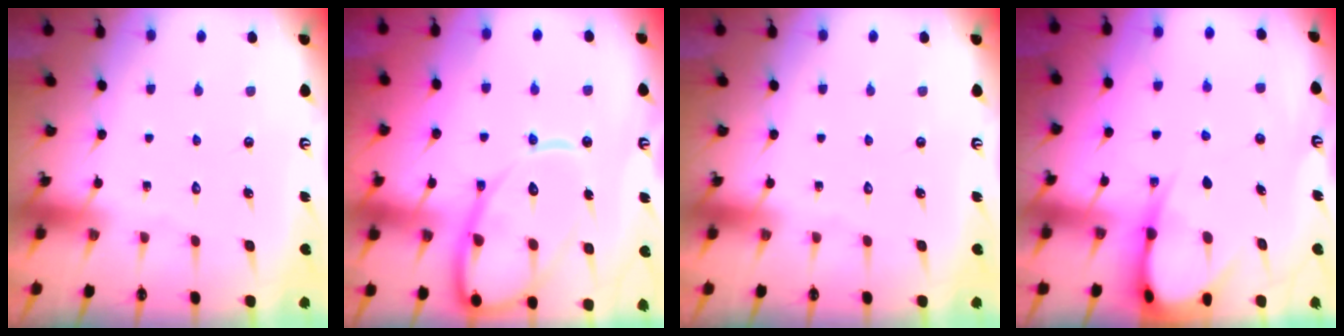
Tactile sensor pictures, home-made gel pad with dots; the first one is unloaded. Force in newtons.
{"total": 16.9, "press": 16.8, "slide": 1.6}
{"total": 0.0}
{"total": 8.2, "press": 8.2, "slide": 0.9}